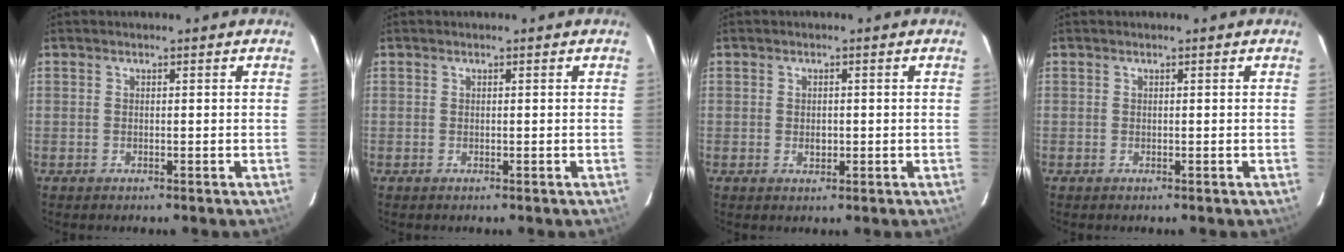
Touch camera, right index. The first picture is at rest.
{"total": 0.0}
{"total": 1.7, "force": [-0.3, 1.3, 1.1], "torque": [-0.017, 0.000, -0.004]}
{"total": 0.0}